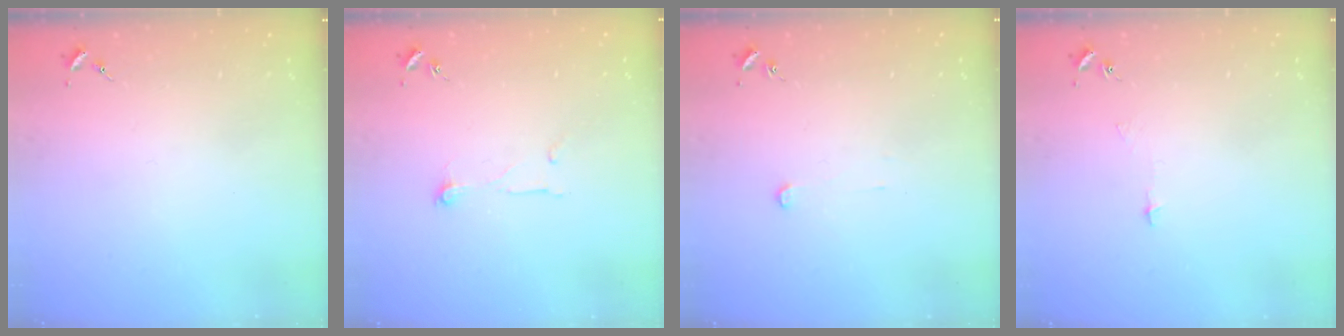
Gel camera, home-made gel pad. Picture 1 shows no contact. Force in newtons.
{"total": 6.1, "press": 6.1, "slide": 0.3}
{"total": 2.6, "press": 2.6, "slide": 0.2}
{"total": 3.4, "press": 3.4, "slide": 0.3}